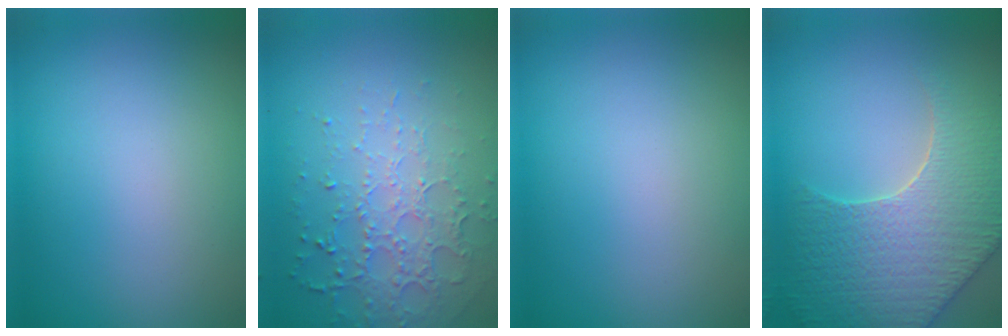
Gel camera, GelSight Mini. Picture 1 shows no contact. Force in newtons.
{"total": 4.9, "press": 3.3, "slide": 3.6}
{"total": 0.0}
{"total": 8.0, "press": 6.4, "slide": 4.9}